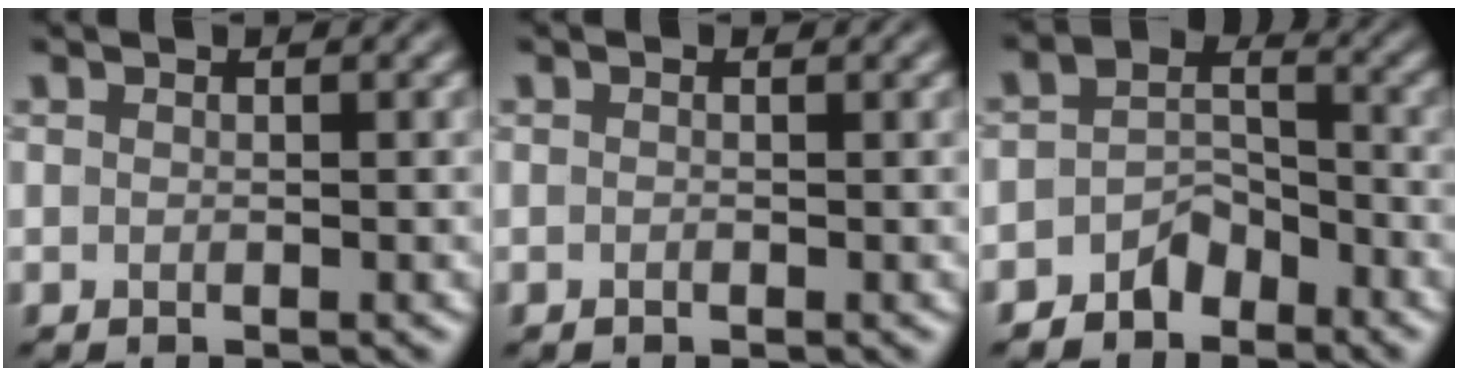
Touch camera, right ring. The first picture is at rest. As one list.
[{"total": 0.0}, {"total": 4.1, "force": [-2.5, 2.9, 1.5], "torque": [-0.009, 0.012, -0.054]}]